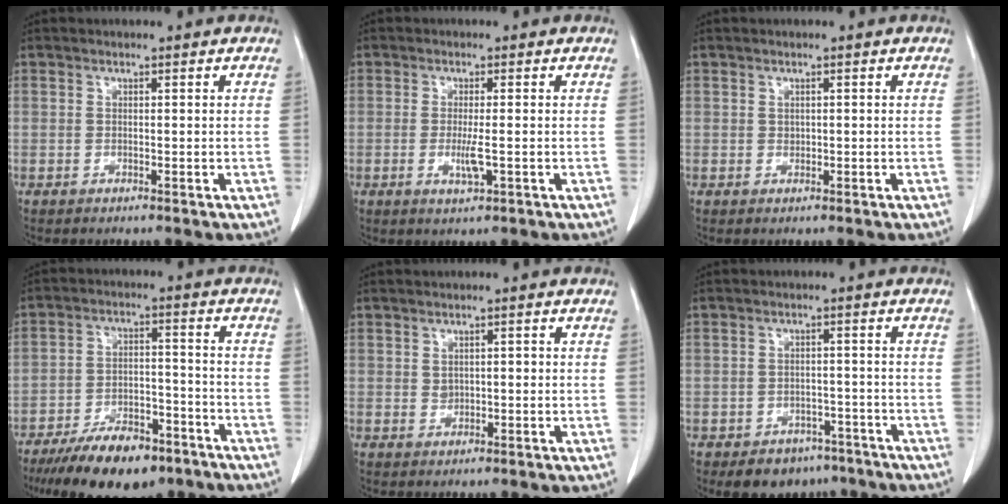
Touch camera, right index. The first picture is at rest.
{"total": 3.1, "force": [-0.7, 0.4, 3.0], "torque": [-0.061, -0.007, -0.011]}
{"total": 0.5, "force": [0.1, 0.4, 0.2], "torque": [-0.002, 0.000, 0.003]}
{"total": 13.5, "force": [-9.9, 5.2, 7.6], "torque": [-0.118, 0.002, -0.163]}
{"total": 1.8, "force": [0.2, 1.3, 1.2], "torque": [-0.021, 0.006, 0.009]}
{"total": 6.9, "force": [-5.0, 4.4, 1.7], "torque": [-0.011, 0.012, -0.067]}